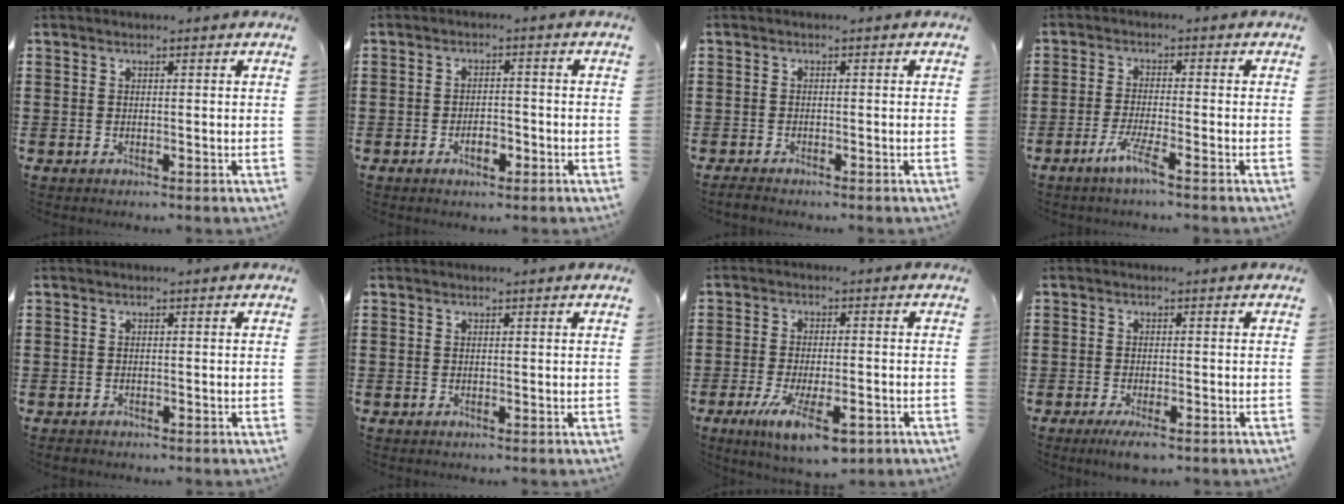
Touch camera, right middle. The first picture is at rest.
{"total": 3.4, "force": [-1.7, 1.5, 2.5], "torque": [-0.036, 0.002, -0.034]}
{"total": 0.9, "force": [-0.9, 0.1, 0.2], "torque": [-0.007, -0.003, -0.017]}
{"total": 4.3, "force": [-2.7, 0.1, 3.3], "torque": [-0.075, -0.010, -0.053]}
{"total": 0.6, "force": [-0.5, 0.2, 0.1], "torque": [-0.003, -0.003, -0.010]}
{"total": 0.0}
{"total": 8.3, "force": [-4.3, 2.8, 6.5], "torque": [-0.126, -0.004, -0.075]}
{"total": 2.5, "force": [-1.8, 0.4, 1.7], "torque": [-0.035, -0.003, -0.033]}